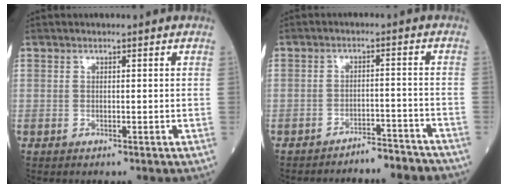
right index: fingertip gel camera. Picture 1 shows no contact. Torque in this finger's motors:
{"motor_torque": [-0.14, -0.29, -0.01, -0.01]}